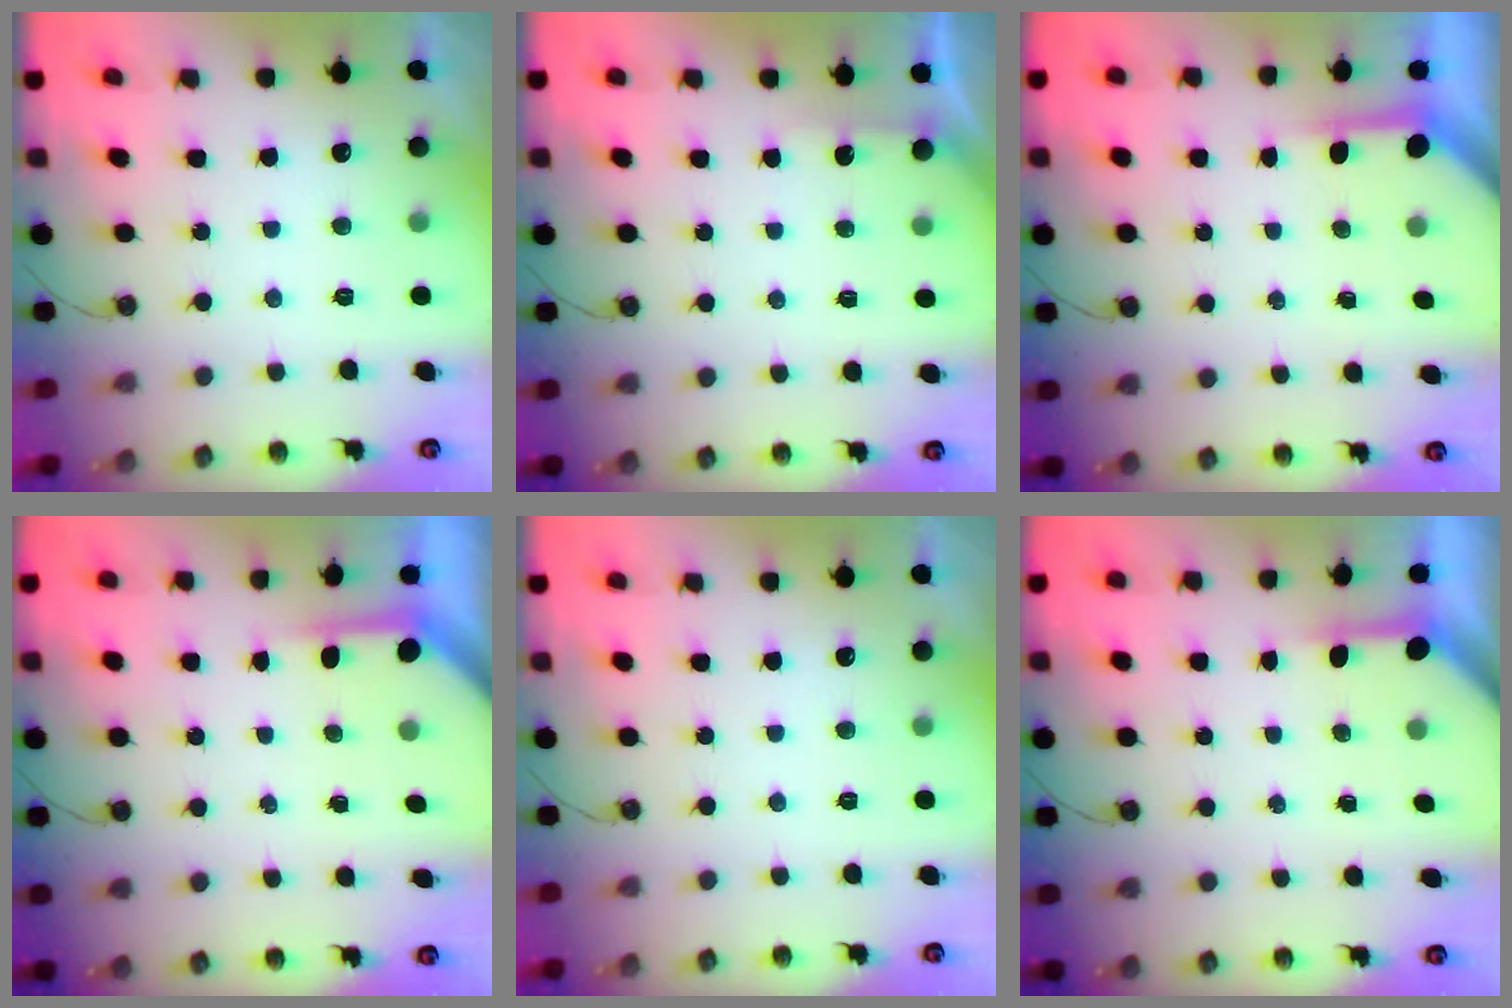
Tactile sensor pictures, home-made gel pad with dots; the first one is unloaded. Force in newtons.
{"total": 2.0, "press": 2.0, "slide": 0.3}
{"total": 3.7, "press": 3.7, "slide": 0.4}
{"total": 3.8, "press": 3.8, "slide": 0.3}
{"total": 0.0}
{"total": 3.3, "press": 3.3, "slide": 0.4}